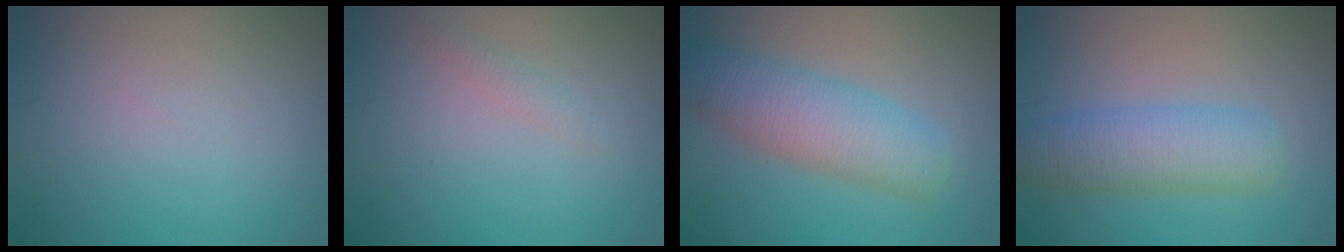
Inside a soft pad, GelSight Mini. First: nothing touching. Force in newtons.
{"total": 0.9, "press": 0.9, "slide": 0.1}
{"total": 5.6, "press": 5.6, "slide": 0.2}
{"total": 4.6, "press": 4.6, "slide": 0.2}